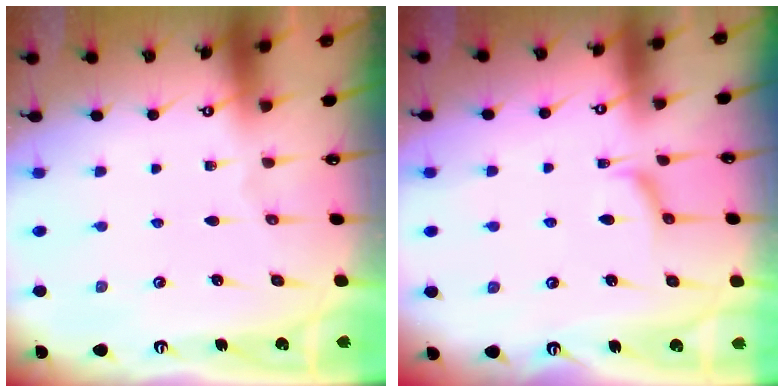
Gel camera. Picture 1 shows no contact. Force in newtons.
{"total": 1.3, "press": 1.2, "slide": 0.5}